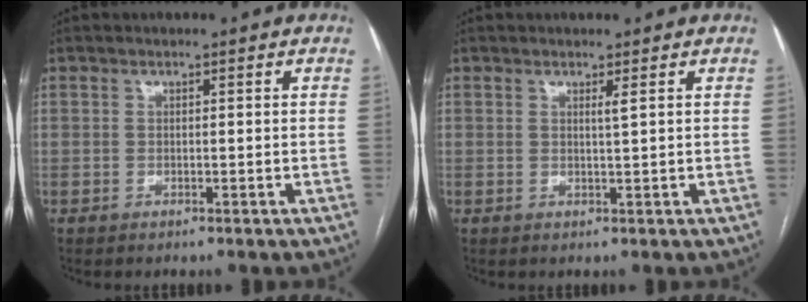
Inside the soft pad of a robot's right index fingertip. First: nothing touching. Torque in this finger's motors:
{"motor_torque": [0.05, 0.00, 0.03, 0.01]}